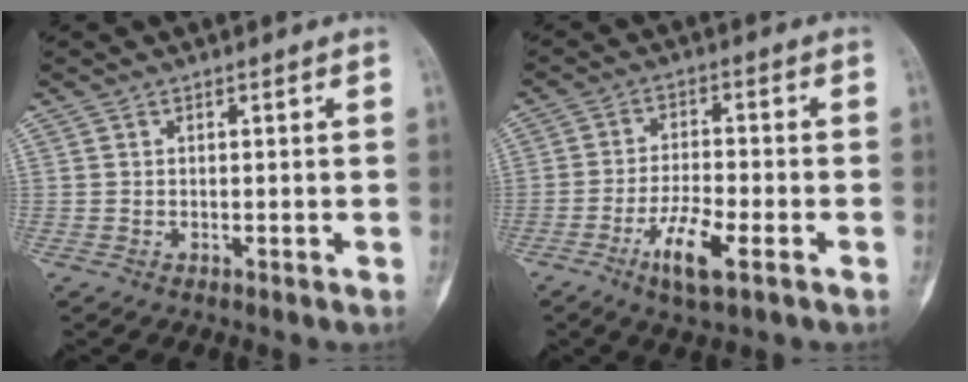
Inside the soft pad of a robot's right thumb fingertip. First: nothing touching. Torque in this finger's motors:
{"motor_torque": [0.03, 0.19, 0.81, -0.33, 0.19]}